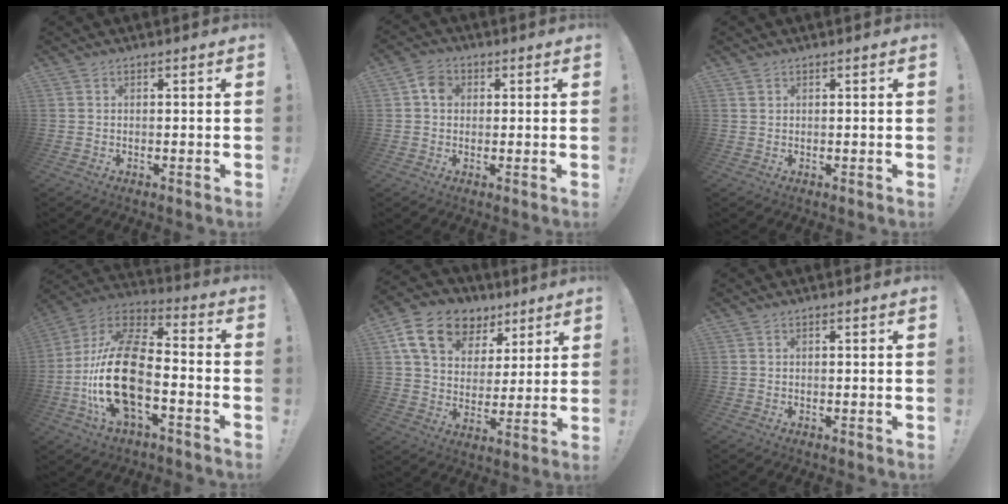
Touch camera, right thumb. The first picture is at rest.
{"total": 4.8, "force": [0.7, 4.0, 2.5], "torque": [-0.045, 0.012, 0.014]}
{"total": 0.9, "force": [0.6, 0.6, 0.3], "torque": [-0.006, -0.001, 0.012]}
{"total": 22.4, "force": [-5.1, 11.1, 18.7], "torque": [-0.380, 0.034, -0.082]}
{"total": 16.9, "force": [9.0, 11.4, 8.7], "torque": [-0.150, -0.034, 0.171]}
{"total": 0.0}